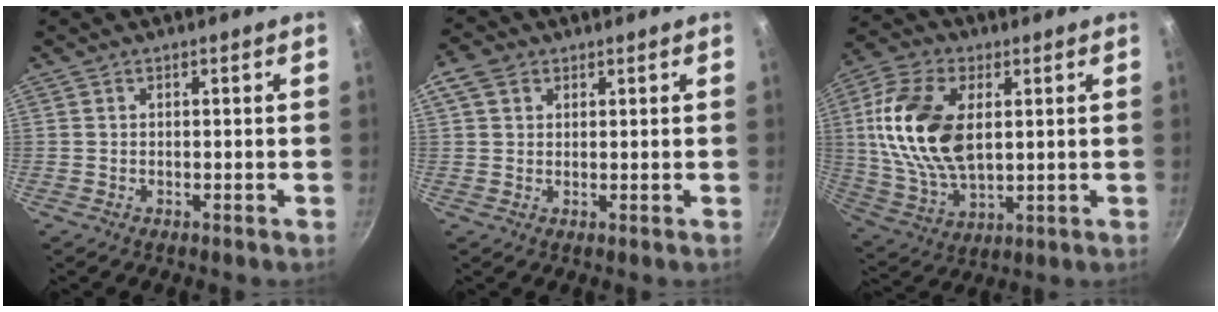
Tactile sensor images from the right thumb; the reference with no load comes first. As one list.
[{"total": 4.2, "force": [1.8, 3.1, 2.1], "torque": [-0.033, 0.001, 0.026]}, {"total": 18.1, "force": [3.2, 10.6, 14.3], "torque": [-0.267, -0.004, 0.065]}]